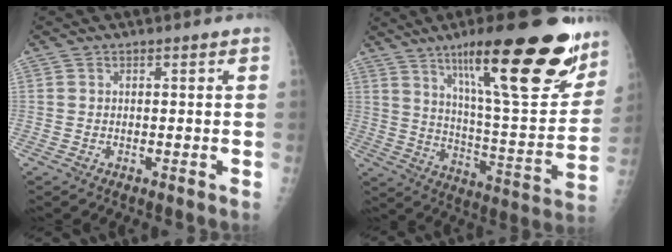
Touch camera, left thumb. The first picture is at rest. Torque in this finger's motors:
{"motor_torque": [1.19, 0.18, 1.62, -1.15, 0.48]}